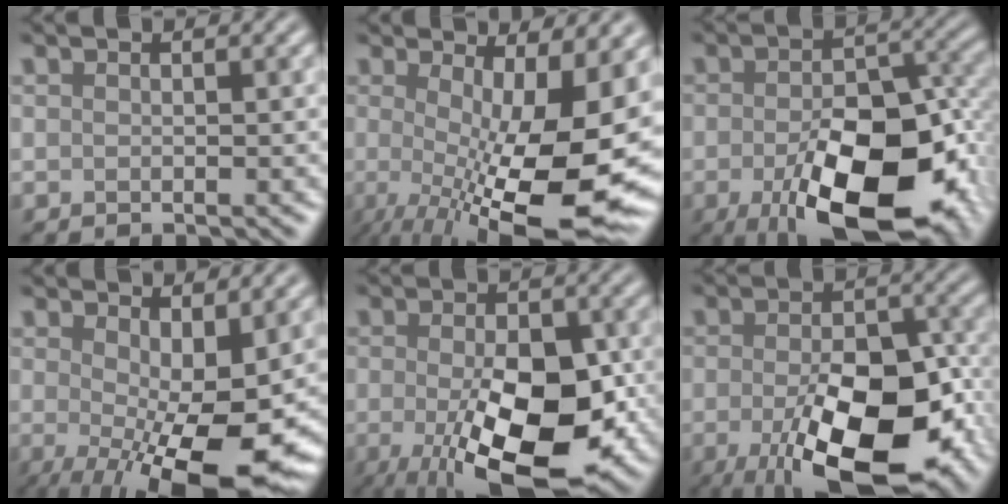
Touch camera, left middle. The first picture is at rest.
{"total": 14.7, "force": [-1.7, 4.6, 13.8], "torque": [-0.190, -0.011, -0.008]}
{"total": 13.4, "force": [-5.3, 6.4, 10.4], "torque": [-0.171, -0.025, -0.068]}
{"total": 10.7, "force": [-2.0, 3.1, 10.1], "torque": [-0.152, -0.010, -0.019]}
{"total": 11.6, "force": [-2.8, 5.1, 9.9], "torque": [-0.149, -0.010, -0.039]}
{"total": 12.0, "force": [-4.5, 5.3, 9.7], "torque": [-0.169, -0.018, -0.060]}